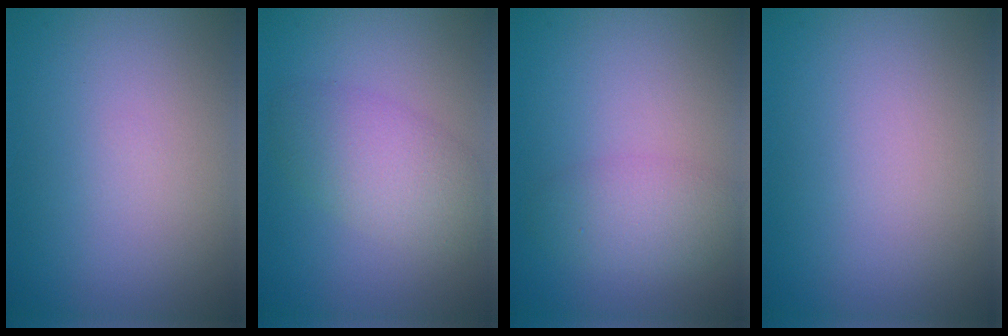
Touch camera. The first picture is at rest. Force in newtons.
{"total": 4.1, "press": 4.1, "slide": 0.3}
{"total": 2.8, "press": 2.8, "slide": 0.1}
{"total": 0.0}